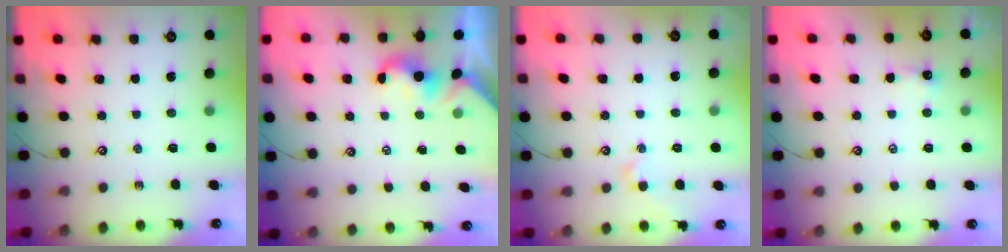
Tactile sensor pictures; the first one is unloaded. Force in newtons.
{"total": 2.1, "press": 2.0, "slide": 0.4}
{"total": 1.0, "press": 1.0, "slide": 0.1}
{"total": 1.6, "press": 1.5, "slide": 0.3}